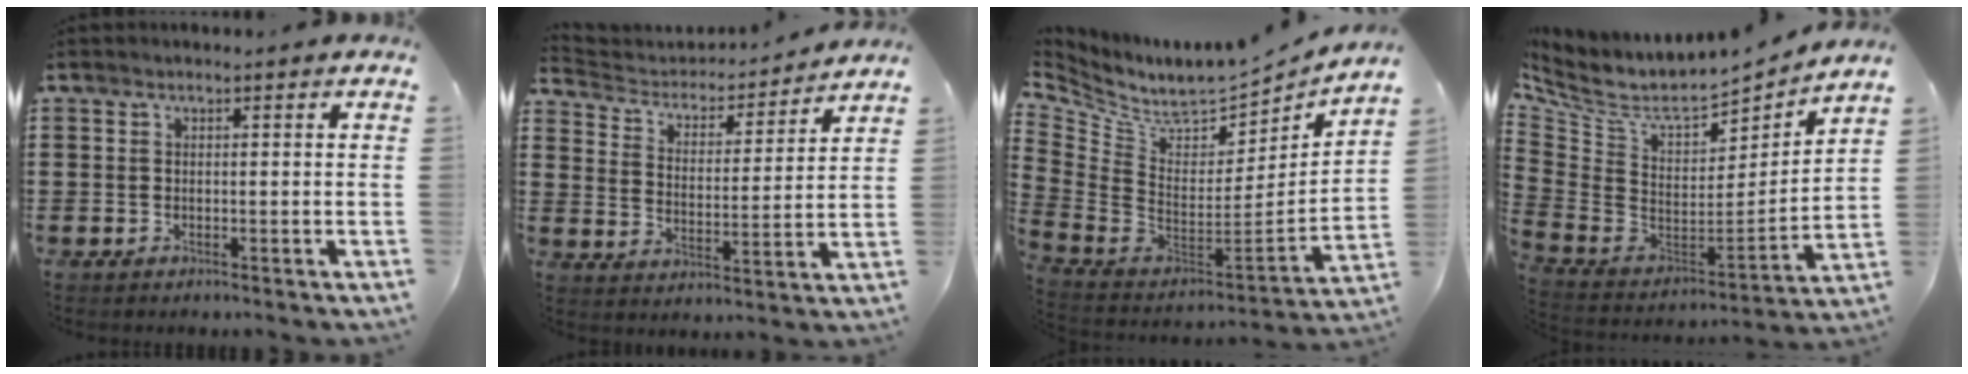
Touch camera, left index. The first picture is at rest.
{"total": 3.2, "force": [3.0, 1.1, 0.3], "torque": [-0.030, -0.025, 0.042]}
{"total": 7.2, "force": [6.3, 2.0, 2.8], "torque": [-0.095, -0.065, 0.109]}
{"total": 7.4, "force": [6.2, 2.3, 3.2], "torque": [-0.098, -0.057, 0.106]}